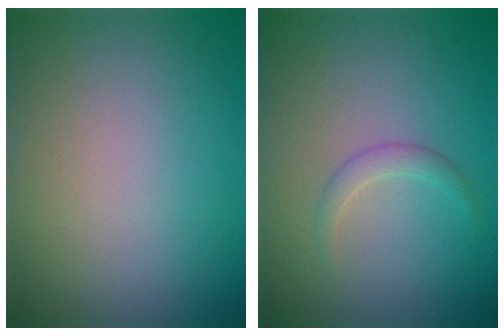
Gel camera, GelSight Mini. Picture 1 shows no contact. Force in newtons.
{"total": 1.2, "press": 1.2, "slide": 0.0}